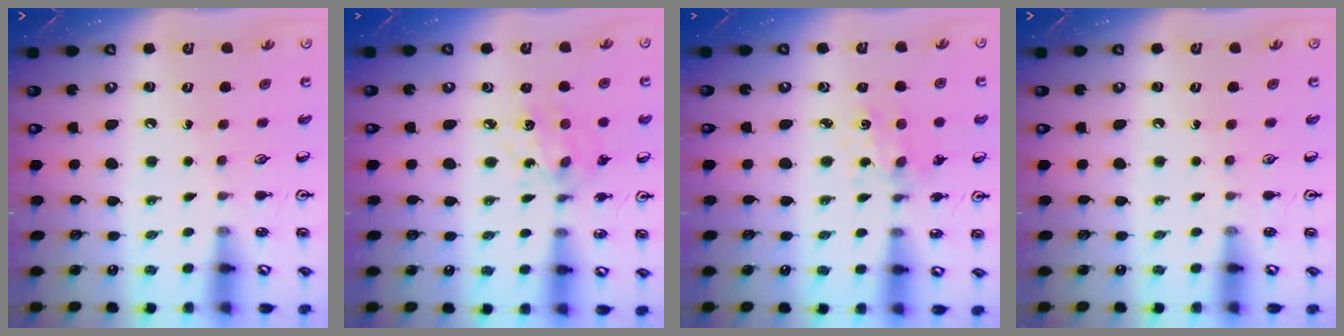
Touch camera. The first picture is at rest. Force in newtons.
{"total": 6.9, "press": 6.8, "slide": 0.6}
{"total": 1.6, "press": 1.6, "slide": 0.3}
{"total": 0.0}